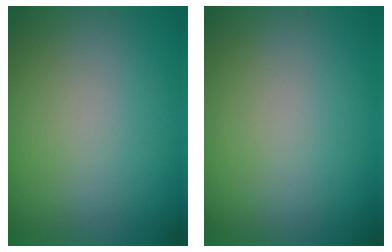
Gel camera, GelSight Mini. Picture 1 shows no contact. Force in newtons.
{"total": 0.0}